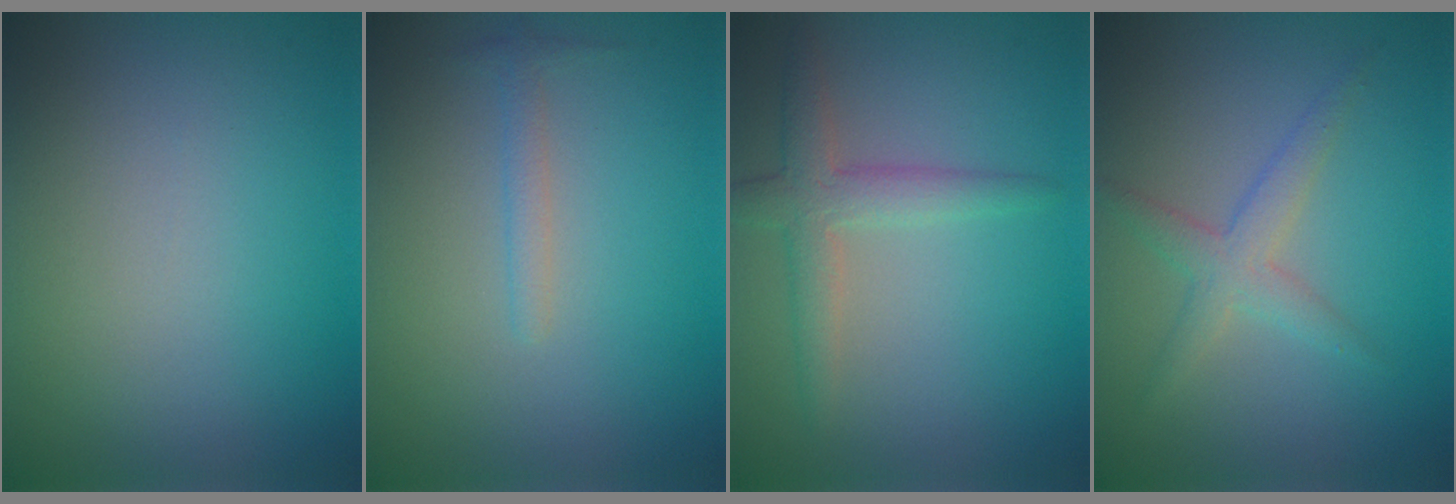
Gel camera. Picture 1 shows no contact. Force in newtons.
{"total": 1.1, "press": 1.1, "slide": 0.0}
{"total": 3.0, "press": 3.0, "slide": 0.1}
{"total": 2.5, "press": 2.5, "slide": 0.2}